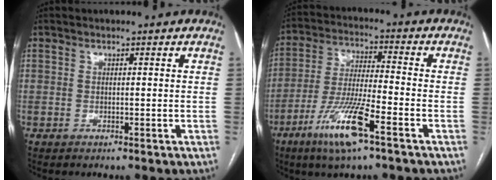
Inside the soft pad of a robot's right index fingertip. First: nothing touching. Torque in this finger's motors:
{"motor_torque": [1.33, -0.81, 0.35, 0.12]}